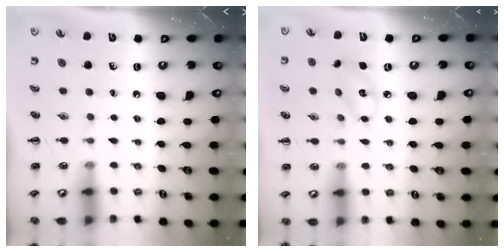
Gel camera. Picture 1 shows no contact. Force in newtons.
{"total": 5.9, "press": 5.8, "slide": 0.9}